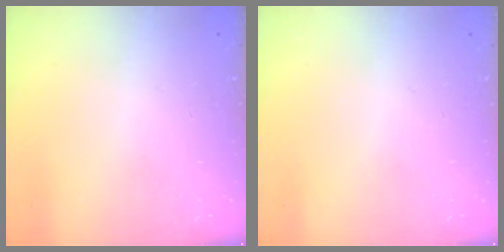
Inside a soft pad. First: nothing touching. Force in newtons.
{"total": 0.0}